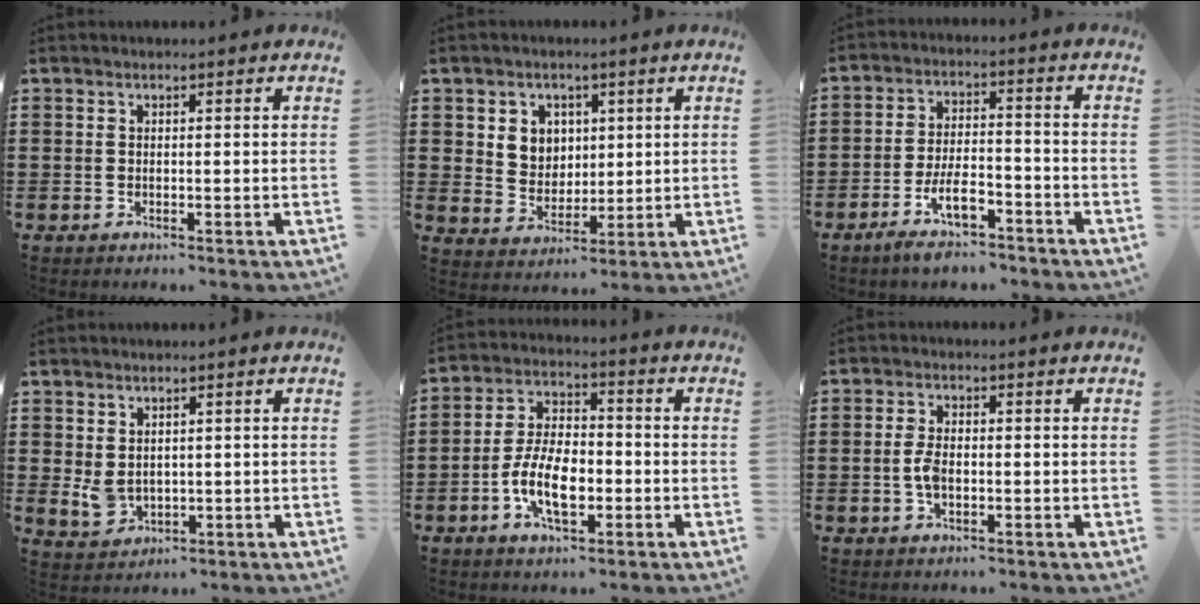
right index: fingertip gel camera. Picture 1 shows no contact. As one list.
[{"total": 5.1, "force": [1.8, 4.7, 0.9], "torque": [-0.034, 0.011, 0.031]}, {"total": 7.2, "force": [-4.7, 2.4, 4.9], "torque": [-0.097, 0.005, -0.086]}, {"total": 3.0, "force": [0.7, 2.3, 1.7], "torque": [-0.045, 0.002, 0.013]}, {"total": 8.8, "force": [-2.9, 4.7, 6.8], "torque": [-0.143, -0.001, -0.058]}, {"total": 3.4, "force": [-0.6, 1.6, 3.0], "torque": [-0.071, -0.002, -0.015]}]